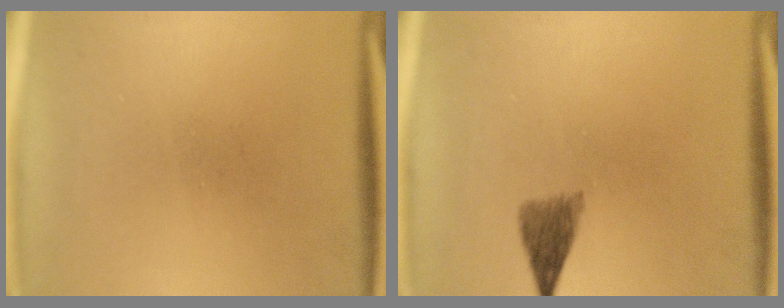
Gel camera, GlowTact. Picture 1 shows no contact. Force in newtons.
{"total": 3.2}